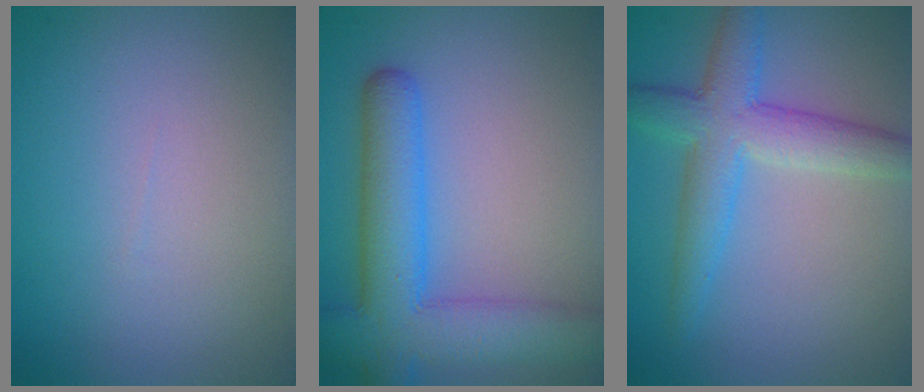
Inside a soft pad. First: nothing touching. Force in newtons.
{"total": 8.0, "press": 8.0, "slide": 0.4}
{"total": 5.3, "press": 5.3, "slide": 0.1}